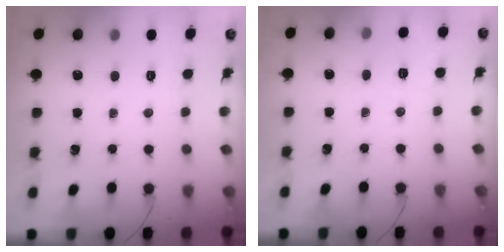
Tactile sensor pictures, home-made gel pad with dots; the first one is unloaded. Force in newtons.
{"total": 1.9, "press": 0.5, "slide": 1.9}